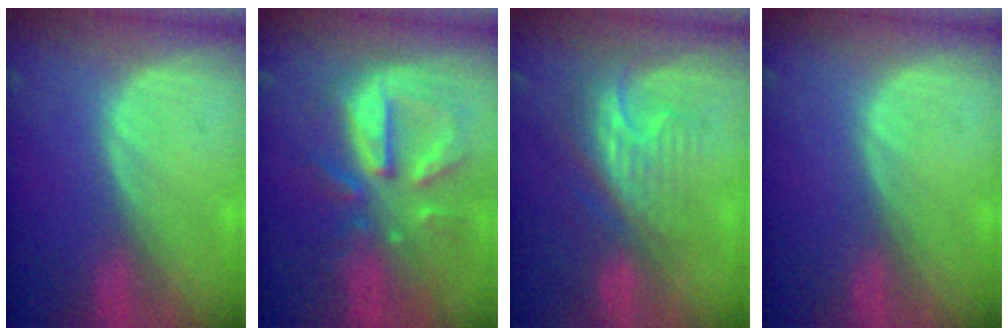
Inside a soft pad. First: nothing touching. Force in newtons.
{"total": 10.8, "press": 9.5, "slide": 5.1}
{"total": 8.6, "press": 7.5, "slide": 4.3}
{"total": 0.0}